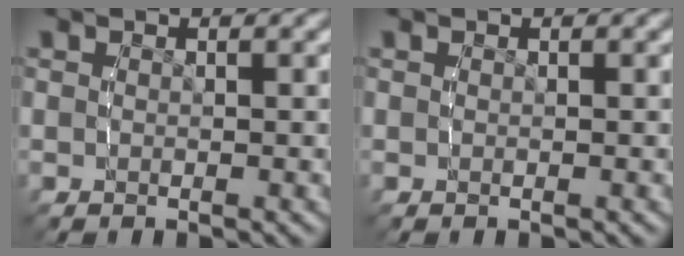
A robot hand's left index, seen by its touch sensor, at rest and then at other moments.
{"total": 0.0}